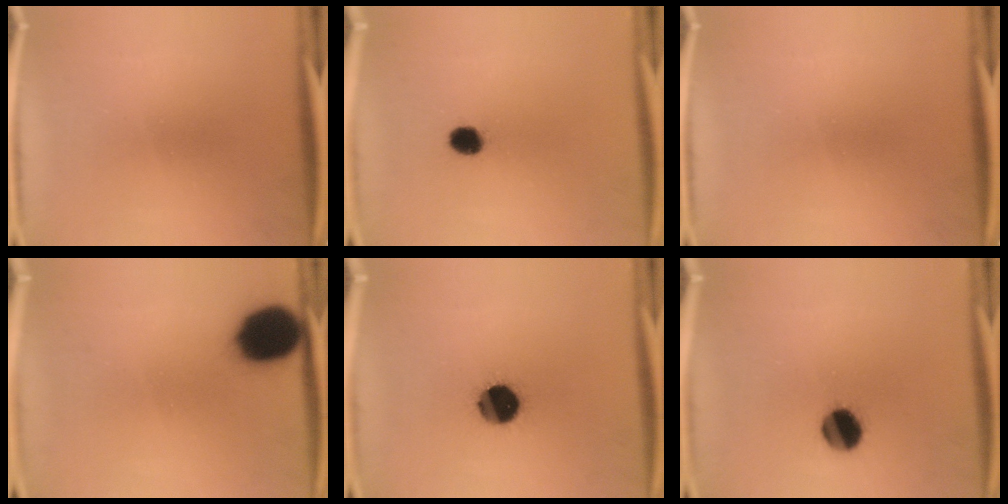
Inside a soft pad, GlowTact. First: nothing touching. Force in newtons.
{"total": 4.2}
{"total": 0.0}
{"total": 9.5}
{"total": 11.8}
{"total": 8.3}